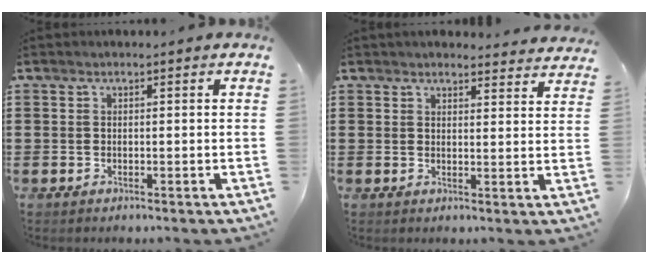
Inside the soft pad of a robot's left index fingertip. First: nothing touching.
{"total": 2.9, "force": [2.9, 0.2, 0.4], "torque": [-0.008, -0.015, 0.052]}